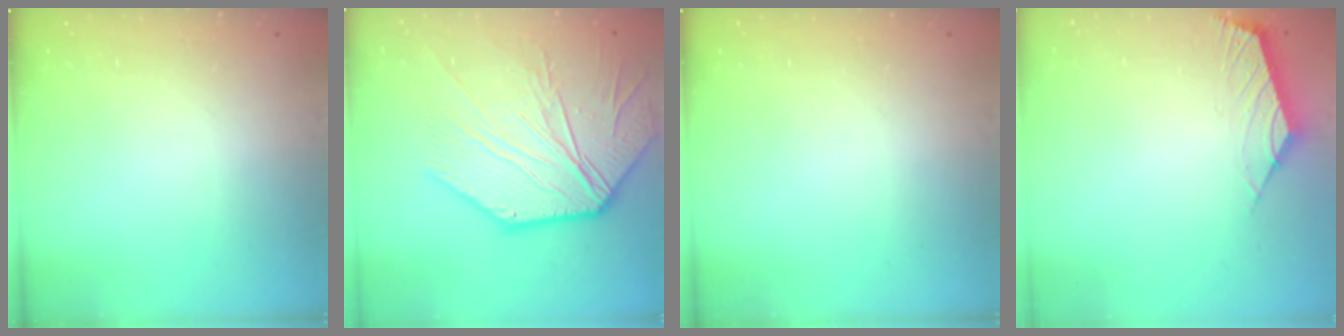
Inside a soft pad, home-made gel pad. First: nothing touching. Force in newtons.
{"total": 12.4, "press": 12.4, "slide": 1.4}
{"total": 0.0}
{"total": 2.6, "press": 2.5, "slide": 0.7}